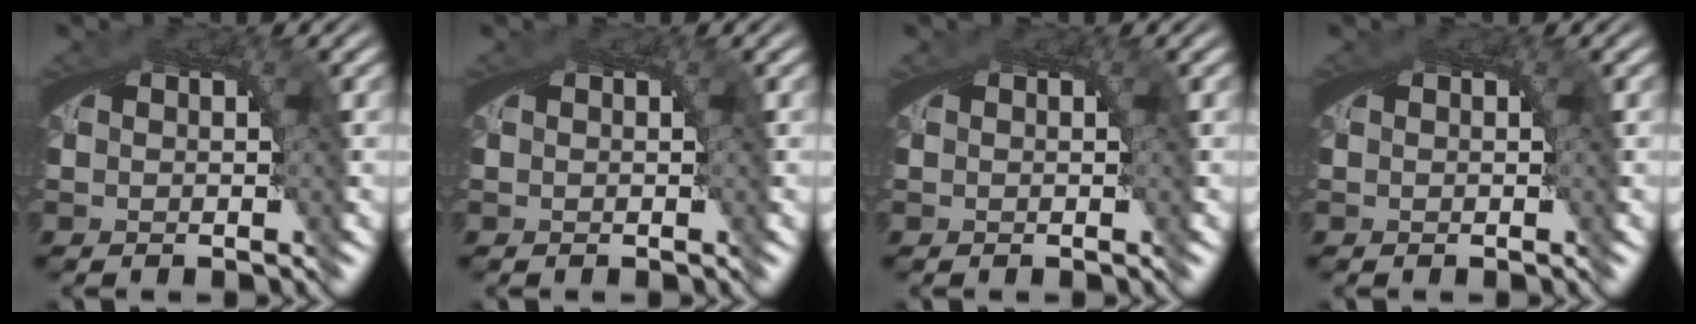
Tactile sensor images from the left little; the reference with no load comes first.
{"total": 0.0}
{"total": 0.0}
{"total": 0.0}